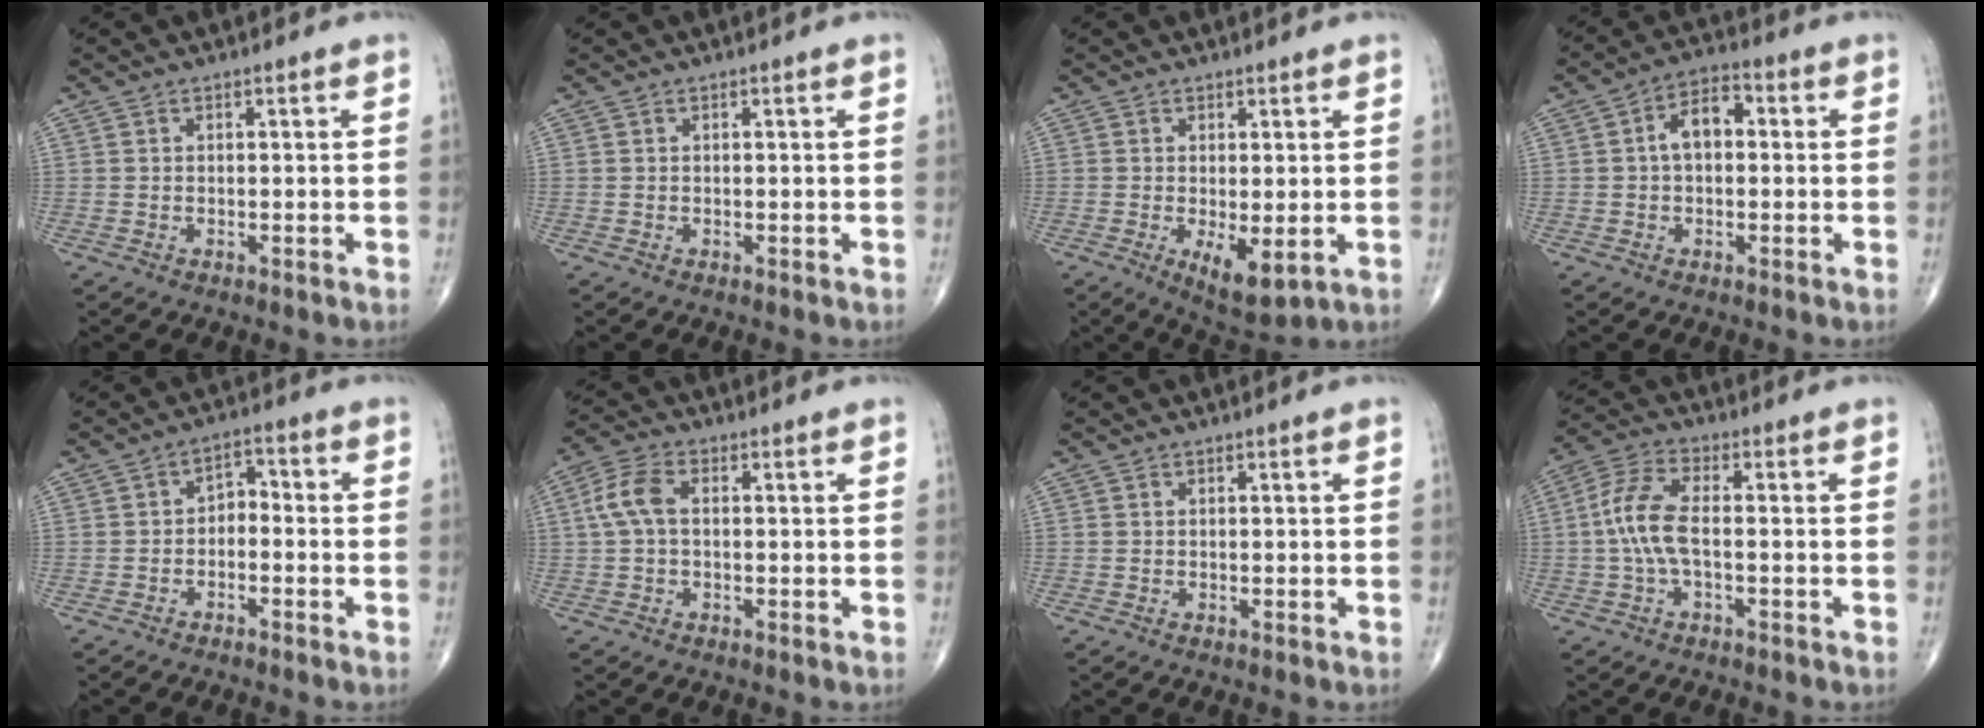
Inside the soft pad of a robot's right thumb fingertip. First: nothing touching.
{"total": 0.0}
{"total": 6.7, "force": [-1.5, 2.7, 6.0], "torque": [-0.093, -0.021, -0.014]}
{"total": 6.7, "force": [0.5, 4.1, 5.3], "torque": [-0.080, 0.026, -0.002]}
{"total": 3.7, "force": [-1.3, 2.4, 2.5], "torque": [-0.026, 0.031, -0.032]}
{"total": 6.0, "force": [0.6, 3.5, 4.8], "torque": [-0.109, 0.019, 0.006]}
{"total": 0.0}
{"total": 8.2, "force": [-0.7, 3.2, 7.5], "torque": [-0.176, 0.026, -0.018]}